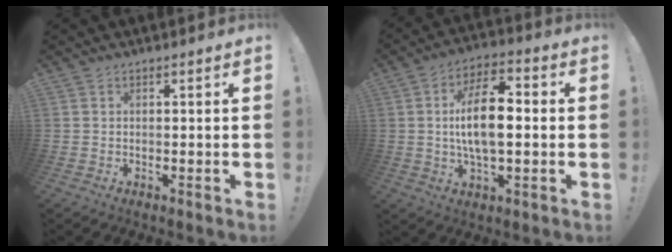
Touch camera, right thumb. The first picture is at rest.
{"total": 13.9, "force": [0.2, 6.4, 12.3], "torque": [-0.213, 0.010, -0.002]}